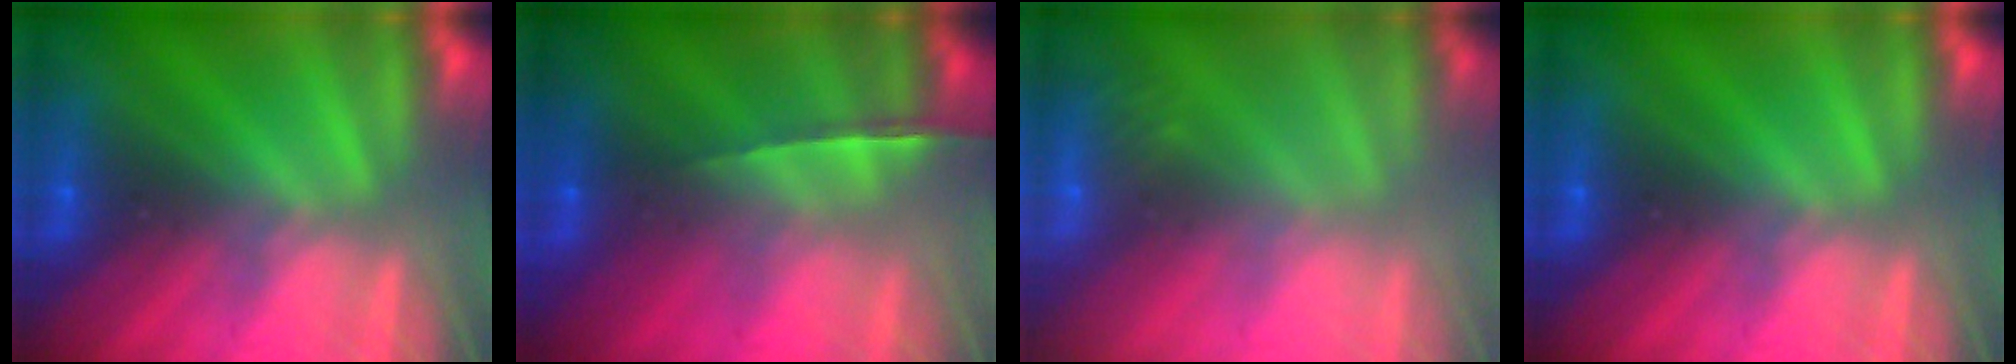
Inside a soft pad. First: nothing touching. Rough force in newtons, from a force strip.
{"total": 1.7}
{"total": 2.3}
{"total": 0.0}